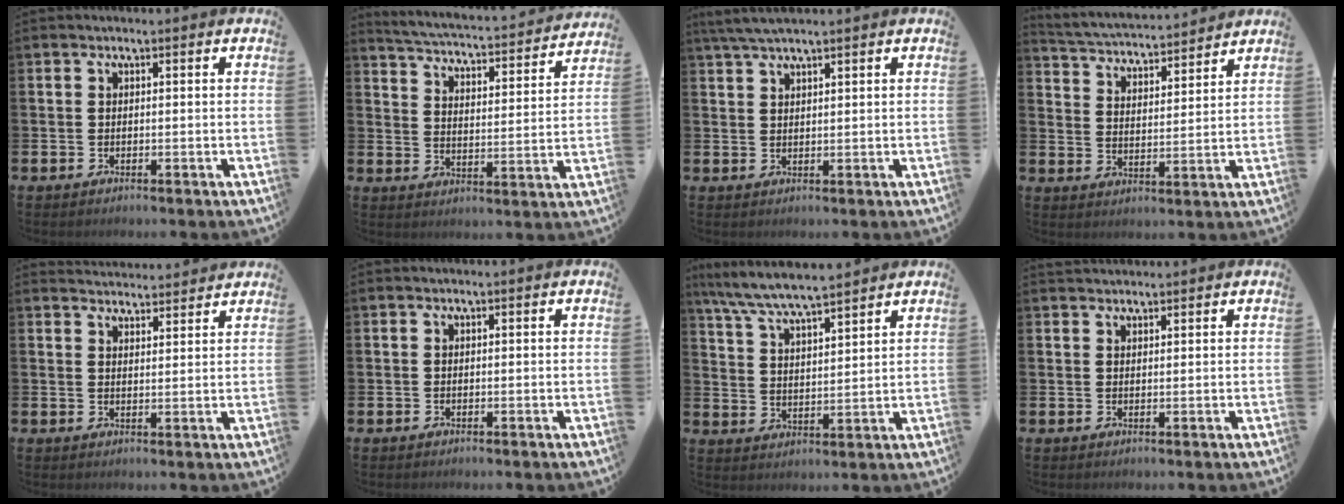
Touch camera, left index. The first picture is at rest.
{"total": 4.3, "force": [4.1, 0.3, 0.9], "torque": [-0.042, -0.041, 0.063]}
{"total": 3.4, "force": [3.0, 0.5, 1.7], "torque": [-0.045, 0.000, 0.056]}
{"total": 4.1, "force": [4.1, 0.5, 0.1], "torque": [-0.027, -0.038, 0.066]}
{"total": 3.5, "force": [3.5, 0.3, -0.3], "torque": [0.000, -0.023, 0.064]}
{"total": 0.0}
{"total": 6.9, "force": [6.7, 0.1, 1.8], "torque": [-0.064, -0.035, 0.120]}
{"total": 1.7, "force": [1.7, 0.4, -0.1], "torque": [0.008, -0.004, 0.029]}